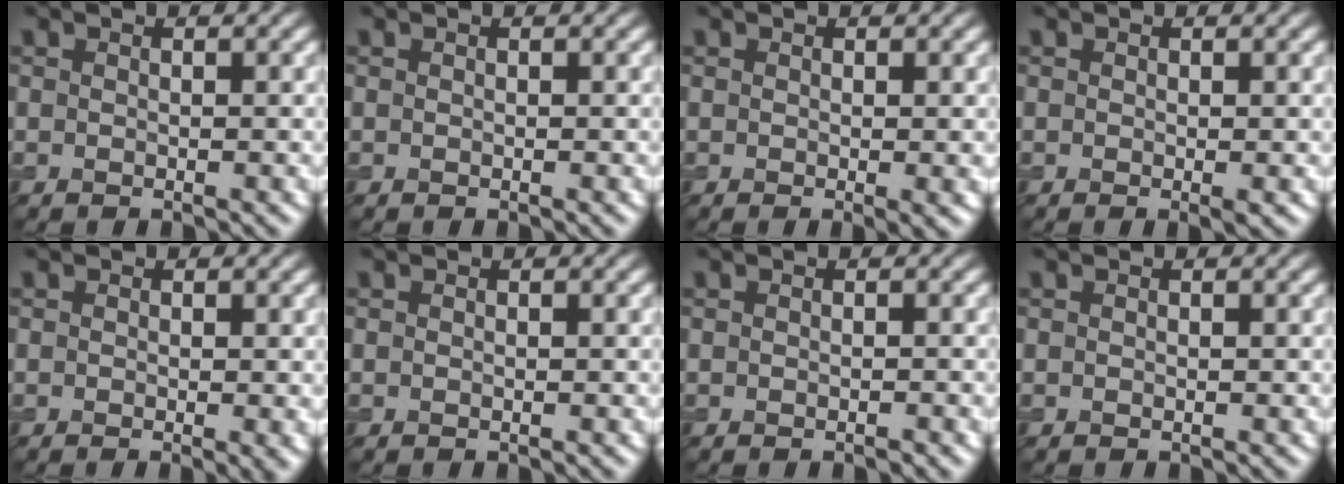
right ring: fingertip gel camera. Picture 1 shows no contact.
{"total": 0.0}
{"total": 1.3, "force": [-0.1, 0.2, 1.2], "torque": [-0.015, -0.004, -0.003]}
{"total": 0.7, "force": [-0.1, 0.0, 0.7], "torque": [-0.011, -0.005, -0.002]}
{"total": 1.3, "force": [-0.3, 0.2, 1.3], "torque": [-0.017, -0.008, -0.005]}
{"total": 0.0}
{"total": 0.6, "force": [-0.4, 0.1, 0.4], "torque": [-0.004, 0.000, -0.006]}
{"total": 0.0}